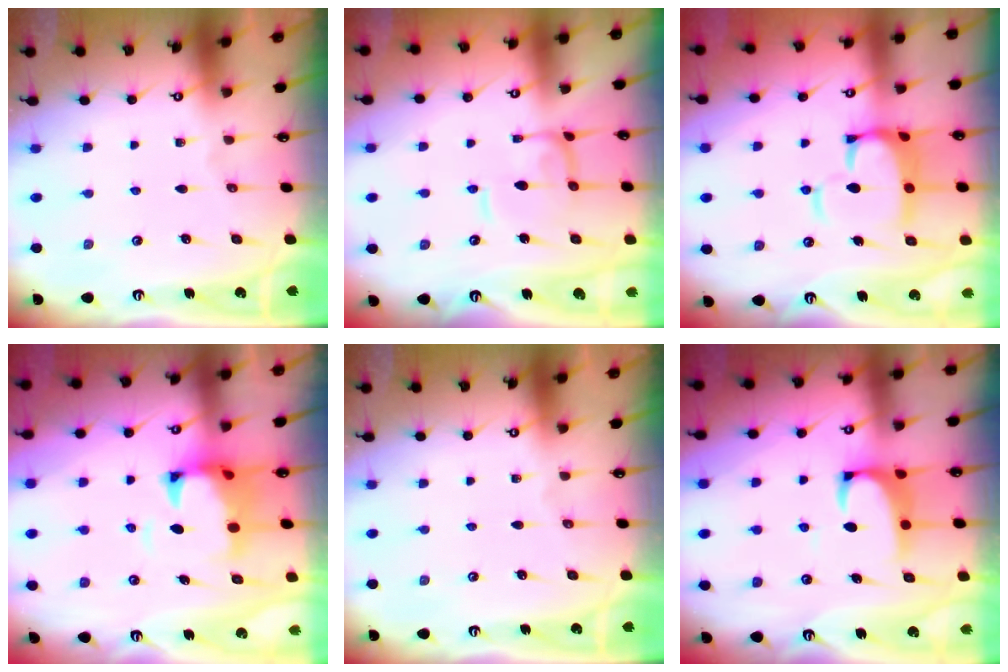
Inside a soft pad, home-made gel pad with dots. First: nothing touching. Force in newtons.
{"total": 1.7, "press": 1.7, "slide": 0.4}
{"total": 8.3, "press": 8.2, "slide": 1.2}
{"total": 3.5, "press": 3.3, "slide": 1.2}
{"total": 0.0}
{"total": 2.2, "press": 2.0, "slide": 0.9}